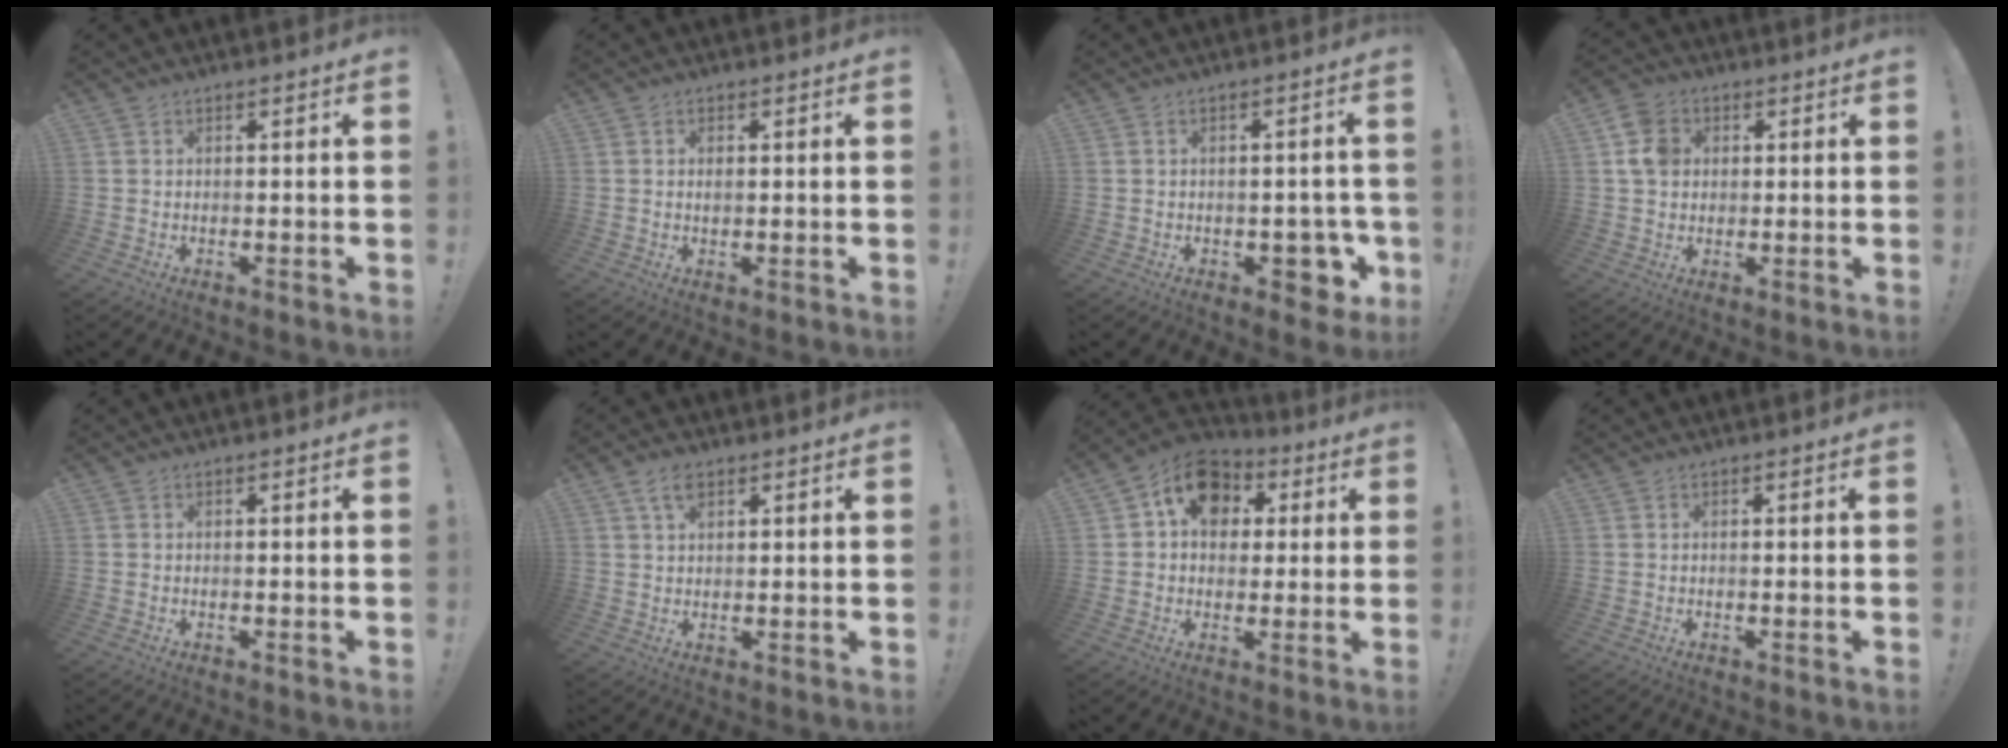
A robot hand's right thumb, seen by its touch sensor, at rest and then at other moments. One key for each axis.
{"total": 0.7, "fx": 0.1, "fy": 0.6, "fz": 0.4, "tx": -0.008, "ty": 0.003, "tz": 0.002}
{"total": 6.8, "fx": -2.3, "fy": 4.4, "fz": 4.6, "tx": -0.039, "ty": 0.010, "tz": -0.034}
{"total": 8.0, "fx": 1.5, "fy": 6.5, "fz": 4.4, "tx": -0.076, "ty": 0.013, "tz": 0.031}
{"total": 0.0}
{"total": 4.6, "fx": 2.6, "fy": 2.4, "fz": 3.0, "tx": -0.050, "ty": -0.008, "tz": 0.047}
{"total": 12.9, "fx": 4.6, "fy": 9.9, "fz": 6.8, "tx": -0.103, "ty": -0.004, "tz": 0.091}
{"total": 0.0}